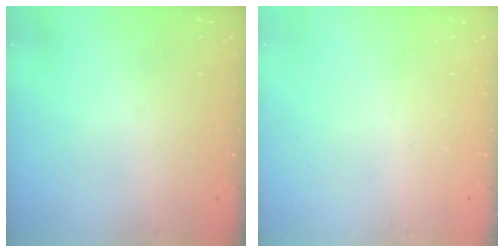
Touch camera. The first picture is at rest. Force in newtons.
{"total": 0.0}